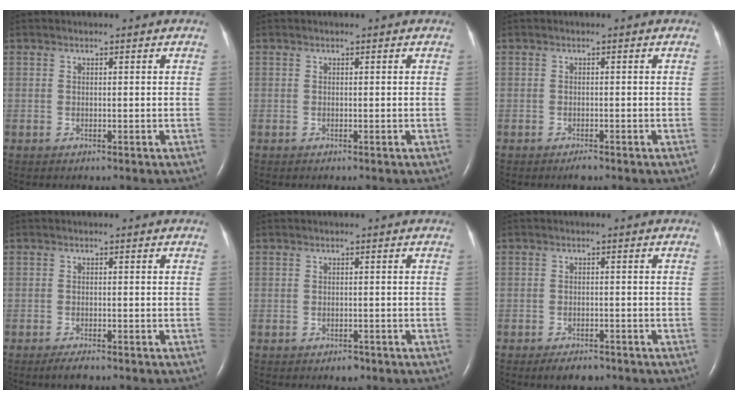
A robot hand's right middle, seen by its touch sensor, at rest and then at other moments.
{"total": 0.0}
{"total": 1.1, "force": [-0.9, 0.2, 0.6], "torque": [-0.014, -0.002, -0.012]}
{"total": 1.9, "force": [-1.5, 0.3, 1.2], "torque": [-0.030, -0.005, -0.026]}
{"total": 1.4, "force": [-1.0, 0.7, 0.7], "torque": [-0.010, 0.000, -0.008]}
{"total": 3.3, "force": [-2.5, 1.3, 1.7], "torque": [-0.026, -0.002, -0.033]}